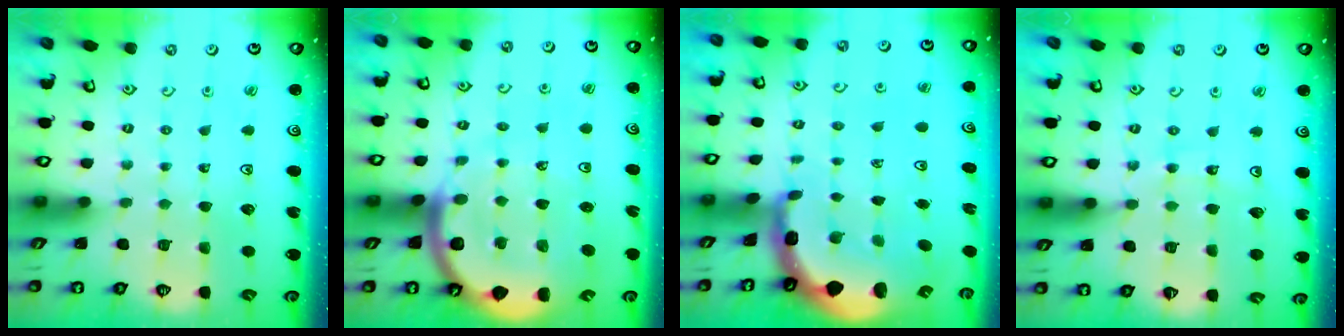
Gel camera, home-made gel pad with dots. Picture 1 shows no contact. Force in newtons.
{"total": 11.7, "press": 11.6, "slide": 1.4}
{"total": 3.8, "press": 3.6, "slide": 1.0}
{"total": 8.7, "press": 8.6, "slide": 1.1}